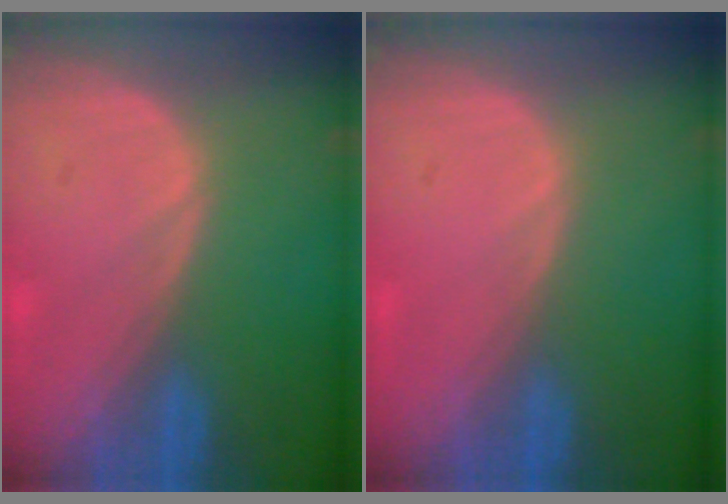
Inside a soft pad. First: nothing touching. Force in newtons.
{"total": 0.0}